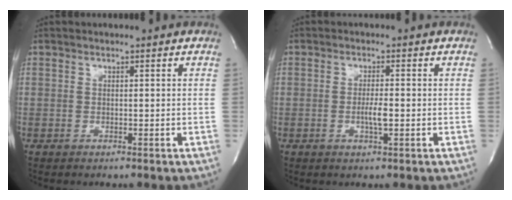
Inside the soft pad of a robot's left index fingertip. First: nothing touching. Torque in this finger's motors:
{"motor_torque": [0.80, 0.13, 0.04, 0.04]}